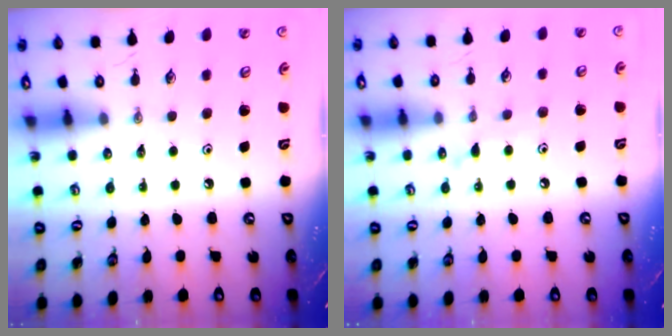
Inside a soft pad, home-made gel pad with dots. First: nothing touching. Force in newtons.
{"total": 6.4, "press": 6.4, "slide": 0.5}